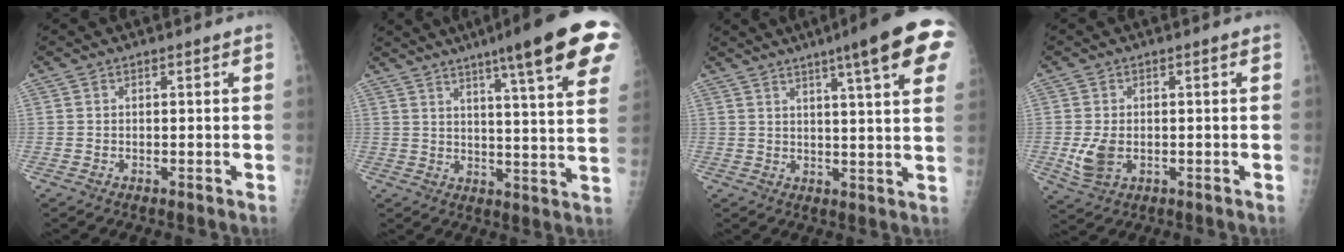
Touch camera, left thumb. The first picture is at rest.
{"total": 20.5, "force": [11.9, 2.2, 16.6], "torque": [-0.213, -0.034, 0.149]}
{"total": 15.5, "force": [8.0, 1.6, 13.2], "torque": [-0.162, -0.016, 0.093]}
{"total": 5.1, "force": [-0.9, 3.4, 3.7], "torque": [-0.074, -0.001, -0.009]}